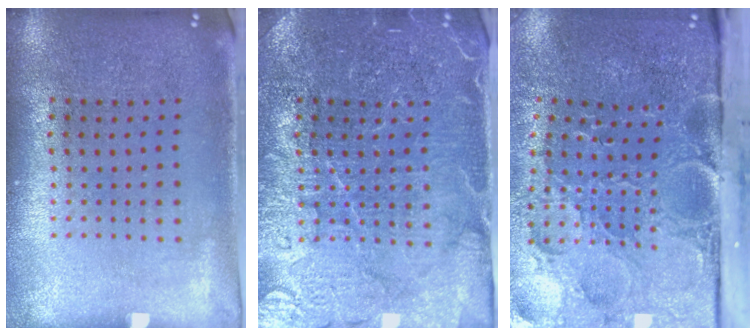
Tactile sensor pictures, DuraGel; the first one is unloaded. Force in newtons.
{"total": 4.5, "press": 4.3, "slide": 1.3}
{"total": 5.4, "press": 4.2, "slide": 3.3}